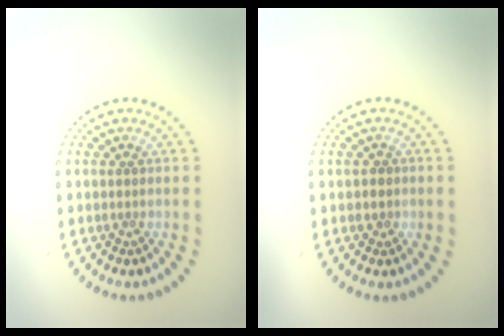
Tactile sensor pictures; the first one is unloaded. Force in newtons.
{"total": 0.6, "press": 0.5, "slide": 0.4}